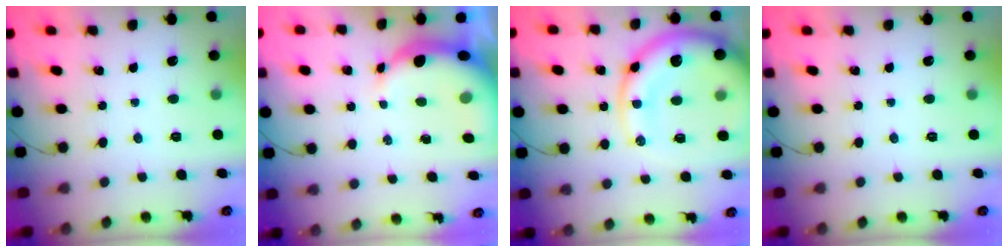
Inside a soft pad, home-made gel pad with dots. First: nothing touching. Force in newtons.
{"total": 8.6, "press": 8.5, "slide": 1.8}
{"total": 20.2, "press": 19.8, "slide": 3.9}
{"total": 0.0}